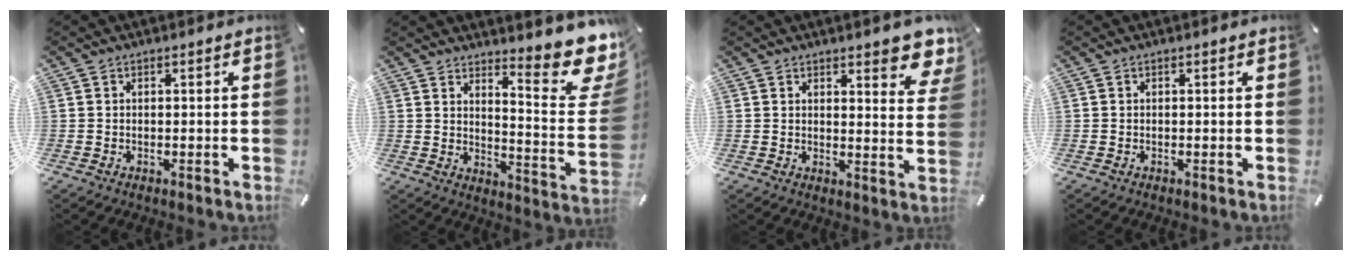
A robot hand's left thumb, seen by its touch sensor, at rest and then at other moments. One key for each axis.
{"total": 14.0, "fx": 10.7, "fy": 3.7, "fz": 8.2, "tx": -0.100, "ty": -0.104, "tz": 0.180}
{"total": 7.5, "fx": 6.0, "fy": 2.5, "fz": 3.8, "tx": -0.034, "ty": -0.048, "tz": 0.101}
{"total": 0.0}